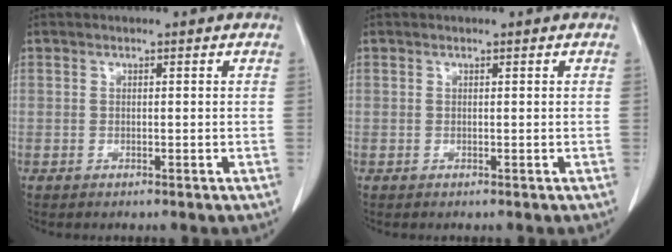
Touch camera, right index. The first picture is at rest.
{"total": 0.0}